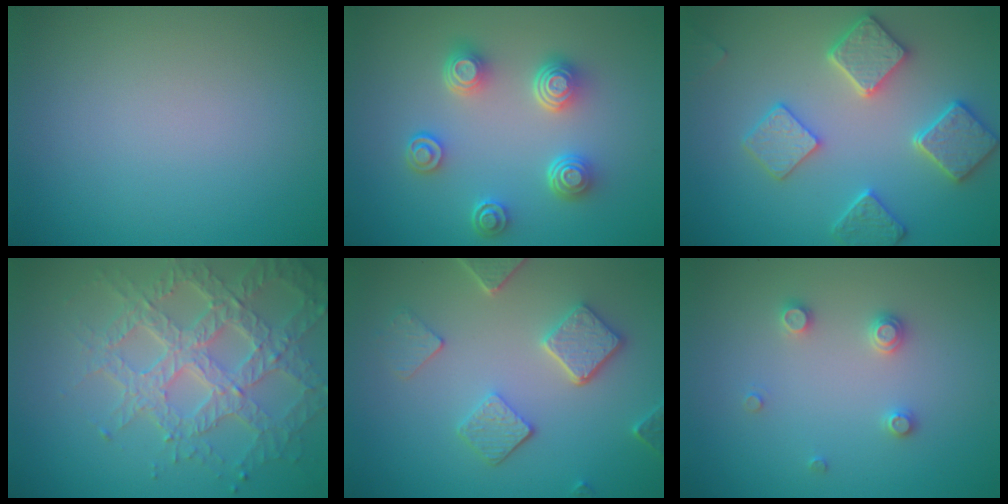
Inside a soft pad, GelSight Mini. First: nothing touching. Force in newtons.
{"total": 4.6, "press": 3.6, "slide": 2.9}
{"total": 4.8, "press": 4.5, "slide": 1.6}
{"total": 6.7, "press": 5.2, "slide": 4.2}
{"total": 4.4, "press": 3.7, "slide": 2.4}
{"total": 1.8, "press": 1.7, "slide": 0.3}